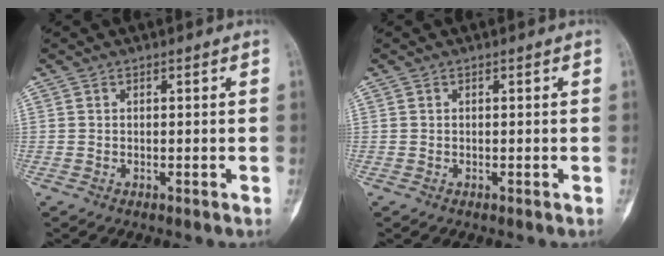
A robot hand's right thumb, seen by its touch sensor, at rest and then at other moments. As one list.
[{"total": 0.0}]